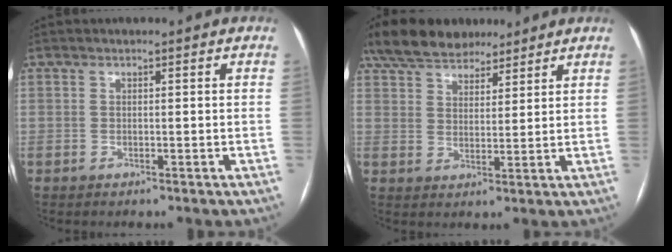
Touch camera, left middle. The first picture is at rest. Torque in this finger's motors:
{"motor_torque": [0.65, -0.79, 0.17, 0.01]}